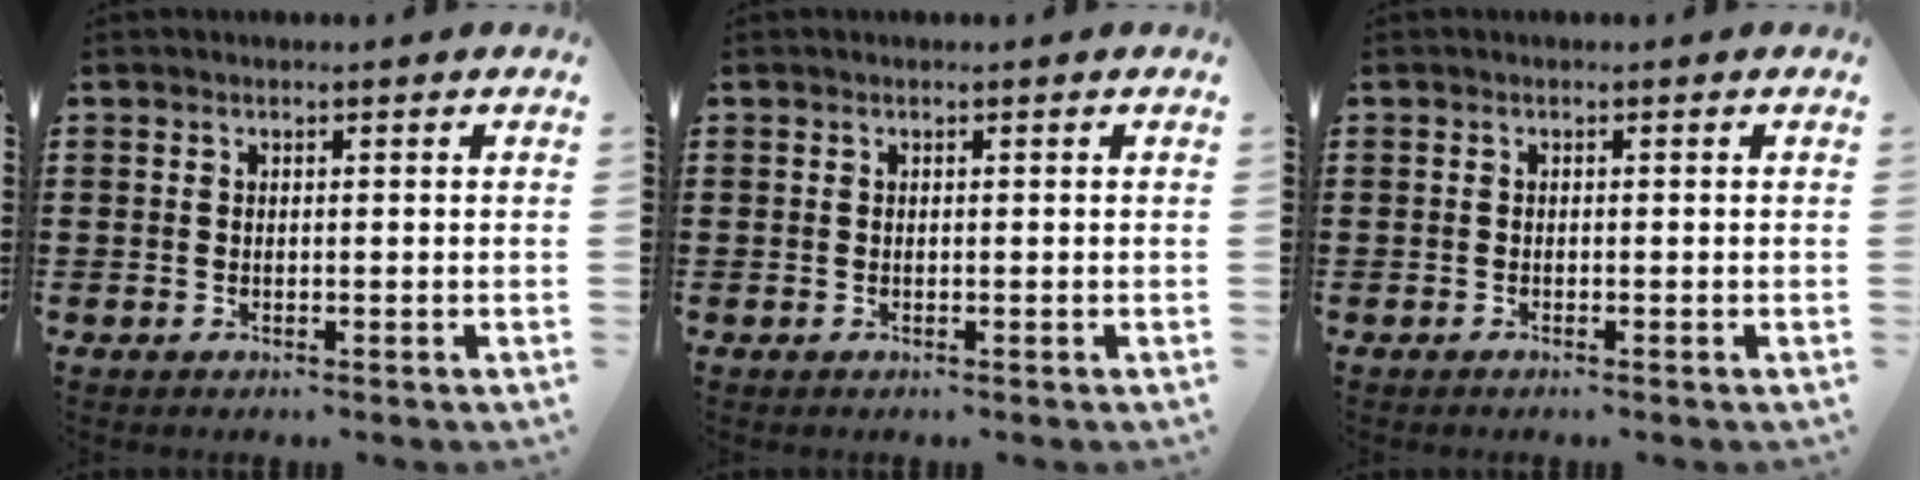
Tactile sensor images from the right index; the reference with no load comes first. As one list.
[{"total": 0.0}, {"total": 0.0}]